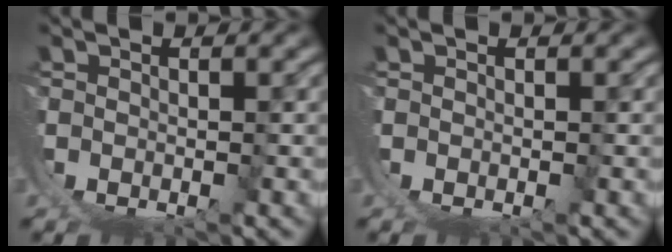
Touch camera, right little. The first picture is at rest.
{"total": 0.0}